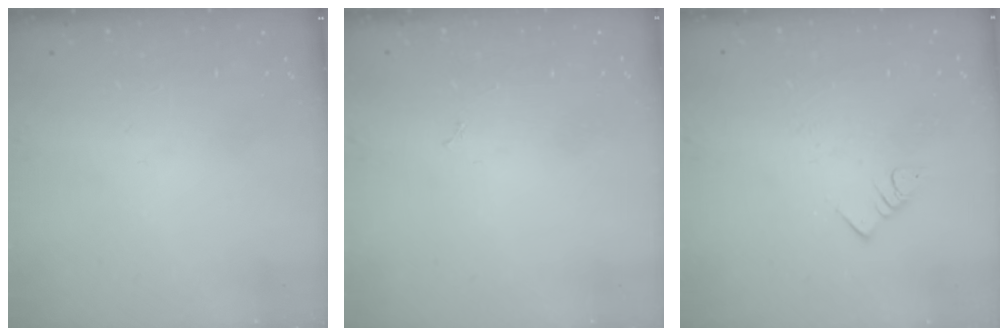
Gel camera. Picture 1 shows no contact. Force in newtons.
{"total": 2.9, "press": 2.9, "slide": 0.4}
{"total": 3.0, "press": 3.0, "slide": 0.0}